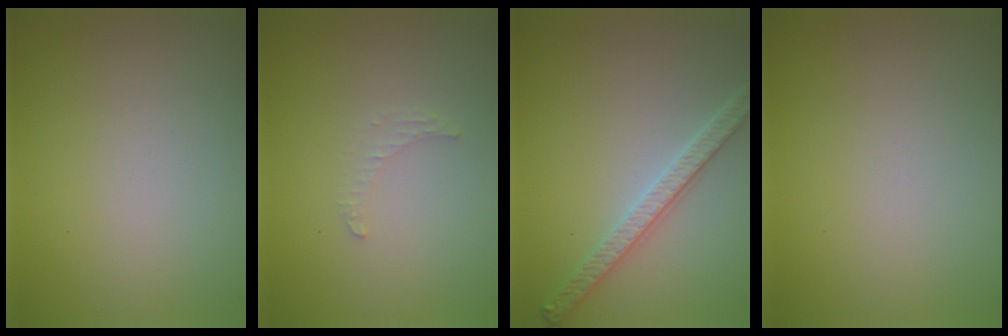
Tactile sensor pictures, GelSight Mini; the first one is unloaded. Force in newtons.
{"total": 0.8, "press": 0.8, "slide": 0.3}
{"total": 3.0, "press": 2.9, "slide": 0.7}
{"total": 0.0}